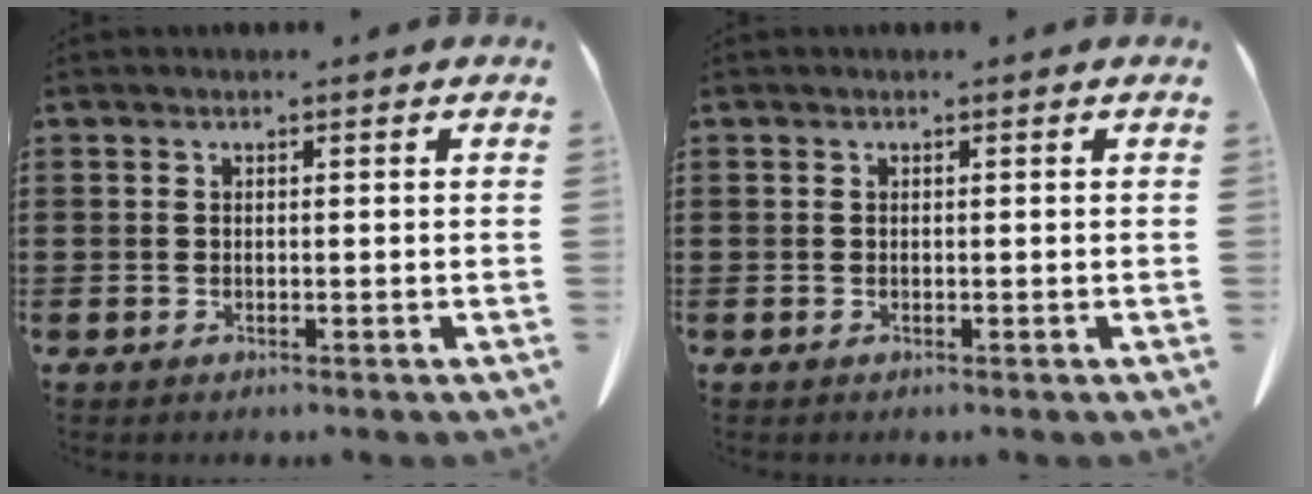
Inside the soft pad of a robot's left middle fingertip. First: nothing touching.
{"total": 0.0}